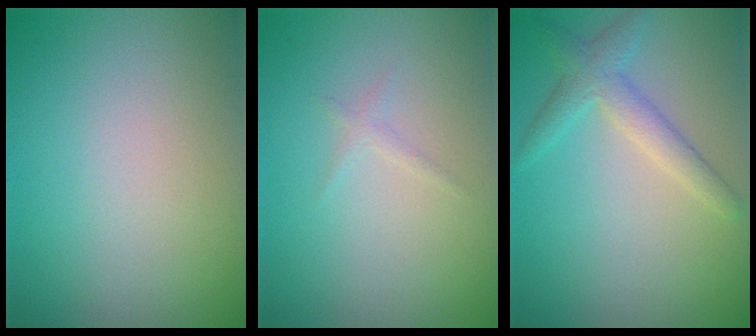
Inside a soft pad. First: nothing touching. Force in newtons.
{"total": 0.6, "press": 0.6, "slide": 0.1}
{"total": 2.7, "press": 2.7, "slide": 0.1}